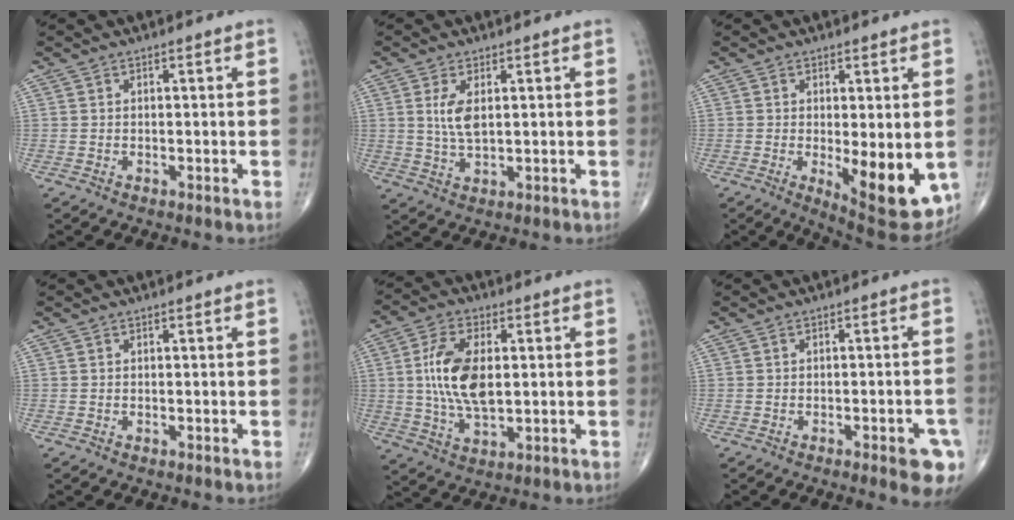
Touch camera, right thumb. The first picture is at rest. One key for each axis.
{"total": 5.1, "fx": 1.2, "fy": 2.1, "fz": 4.5, "tx": -0.094, "ty": -0.010, "tz": 0.030}
{"total": 12.4, "fx": -2.1, "fy": 4.4, "fz": 11.5, "tx": -0.142, "ty": -0.028, "tz": -0.016}
{"total": 0.0}
{"total": 12.5, "fx": 1.3, "fy": 6.3, "fz": 10.7, "tx": -0.210, "ty": -0.004, "tz": 0.027}
{"total": 6.7, "fx": -3.3, "fy": 1.9, "fz": 5.6, "tx": -0.054, "ty": 0.010, "tz": -0.037}